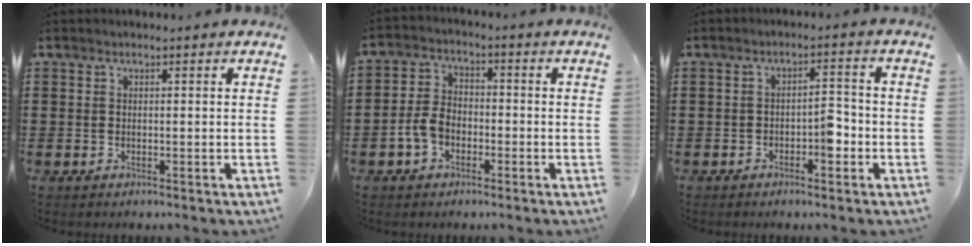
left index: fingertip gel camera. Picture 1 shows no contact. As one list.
[{"total": 5.0, "force": [-2.1, 3.3, 3.1], "torque": [-0.077, 0.005, -0.045]}, {"total": 3.6, "force": [-1.6, 1.7, 2.8], "torque": [-0.043, 0.004, -0.033]}]